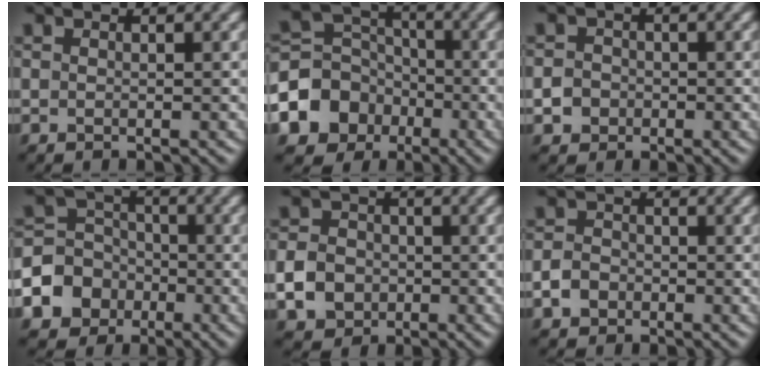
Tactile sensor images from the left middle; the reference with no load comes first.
{"total": 7.8, "force": [-3.6, 6.4, 2.8], "torque": [-0.068, 0.003, -0.084]}
{"total": 3.1, "force": [-1.5, 2.7, 0.6], "torque": [0.013, 0.003, -0.039]}
{"total": 7.4, "force": [-3.4, 6.3, 1.8], "torque": [-0.035, -0.005, -0.090]}
{"total": 4.5, "force": [-1.6, 3.8, 1.9], "torque": [-0.040, -0.001, -0.042]}
{"total": 2.4, "force": [-1.4, 1.8, 0.8], "torque": [-0.015, 0.004, -0.031]}